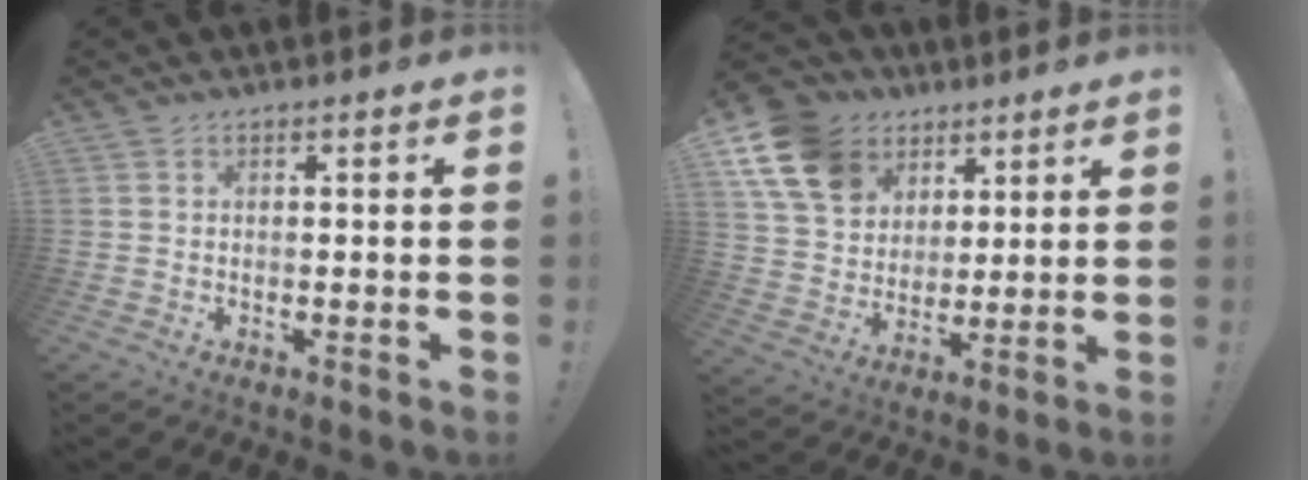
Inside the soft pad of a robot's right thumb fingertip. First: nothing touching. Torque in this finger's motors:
{"motor_torque": [0.10, 0.46, 0.77, 0.39, 0.23]}